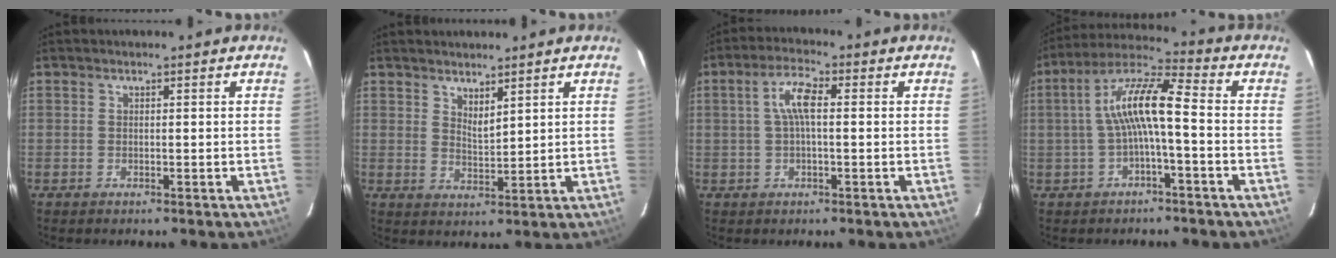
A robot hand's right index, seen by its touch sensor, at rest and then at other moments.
{"total": 3.4, "force": [2.8, 0.9, 1.8], "torque": [-0.030, -0.003, 0.048]}
{"total": 5.2, "force": [0.5, 1.5, 5.0], "torque": [-0.099, 0.013, 0.010]}
{"total": 9.7, "force": [-1.1, 1.7, 9.5], "torque": [-0.198, 0.024, -0.023]}